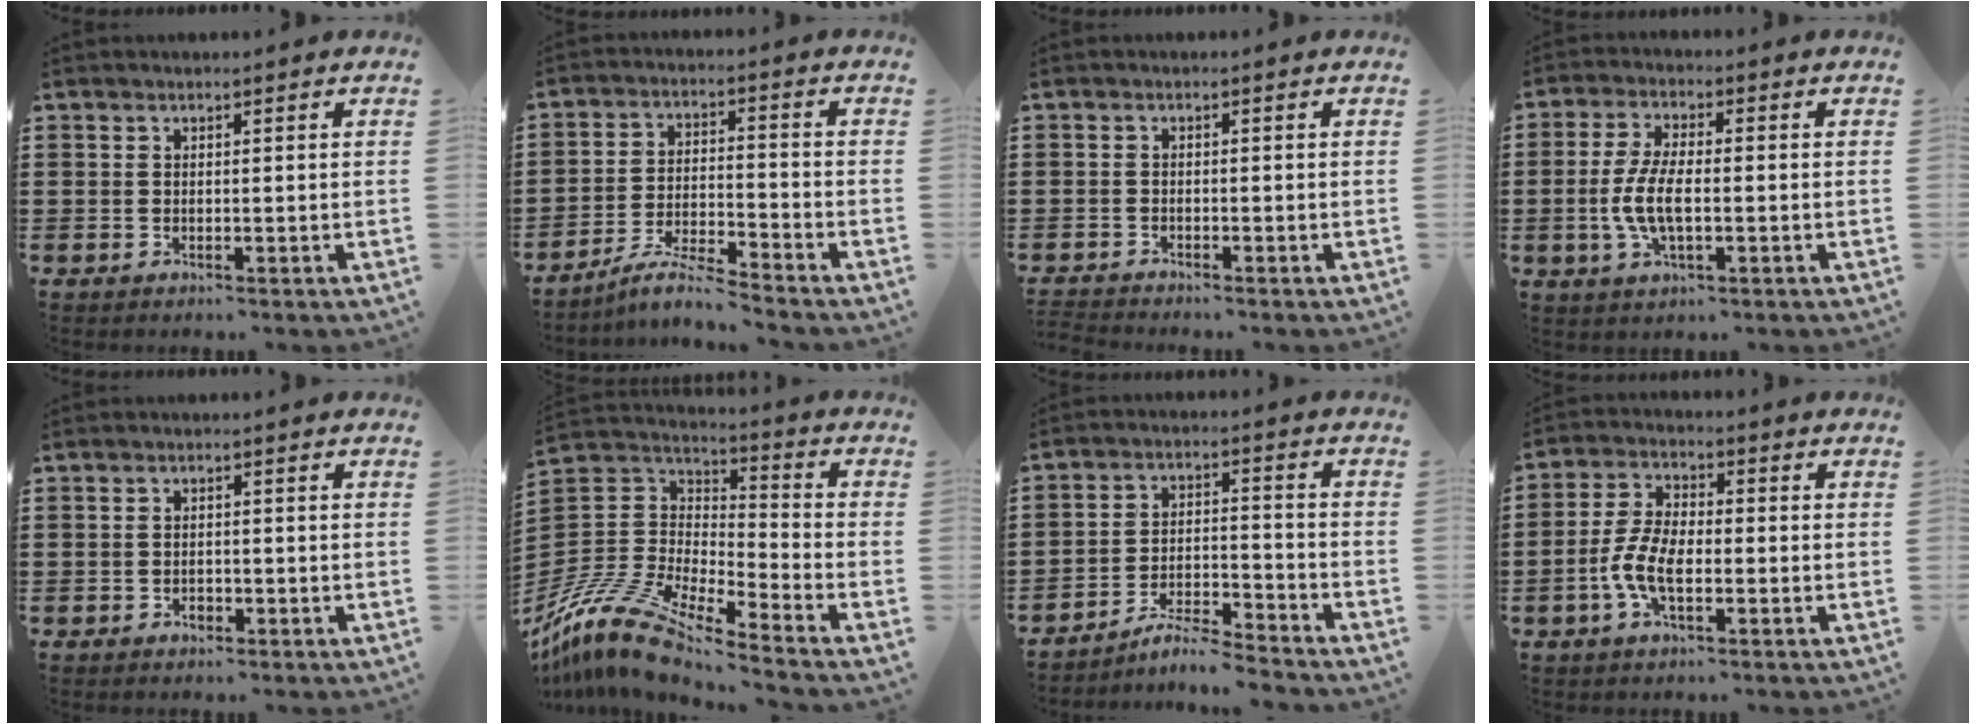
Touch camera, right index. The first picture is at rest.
{"total": 6.2, "force": [-5.7, -0.2, 2.4], "torque": [-0.061, -0.011, -0.114]}
{"total": 1.3, "force": [-1.3, 0.0, -0.1], "torque": [0.000, 0.001, -0.028]}
{"total": 6.3, "force": [-1.2, 2.4, 5.7], "torque": [-0.127, -0.004, -0.029]}
{"total": 1.2, "force": [-0.8, 0.8, 0.5], "torque": [-0.011, -0.003, -0.015]}
{"total": 12.3, "force": [-10.7, 2.4, 5.7], "torque": [-0.143, 0.009, -0.218]}
{"total": 5.7, "force": [-5.5, 0.2, 1.8], "torque": [-0.039, -0.001, -0.108]}
{"total": 6.7, "force": [-2.2, 3.0, 5.5], "torque": [-0.135, -0.006, -0.049]}